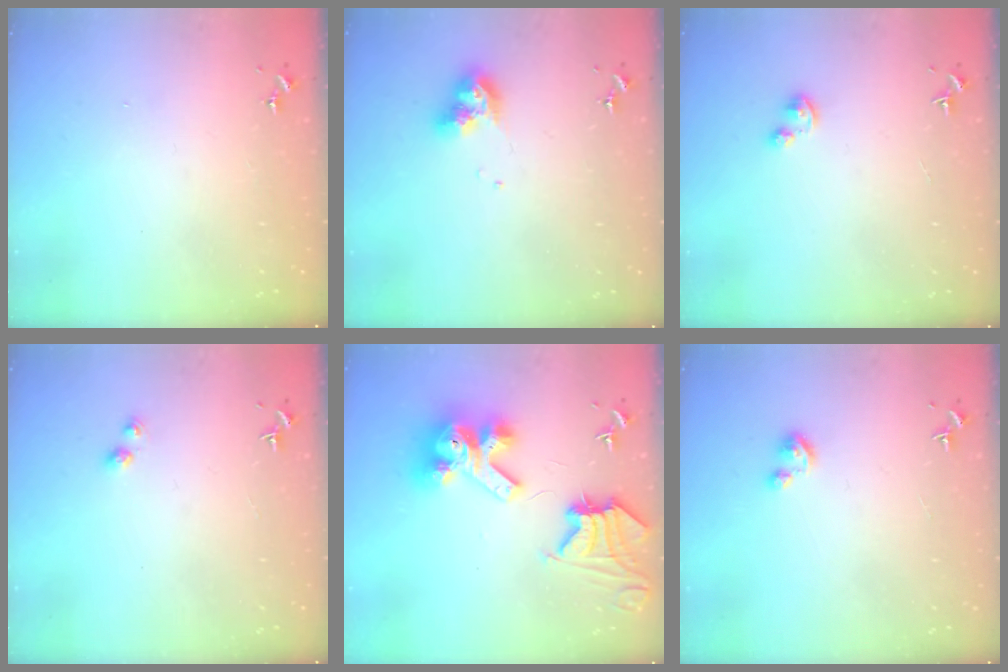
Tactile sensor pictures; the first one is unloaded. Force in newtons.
{"total": 9.5, "press": 9.4, "slide": 1.3}
{"total": 2.9, "press": 2.9, "slide": 0.1}
{"total": 2.7, "press": 2.7, "slide": 0.3}
{"total": 16.2, "press": 16.1, "slide": 2.1}
{"total": 2.8, "press": 2.8, "slide": 0.2}